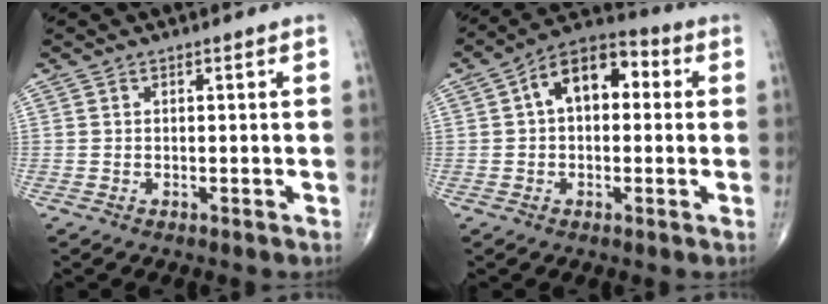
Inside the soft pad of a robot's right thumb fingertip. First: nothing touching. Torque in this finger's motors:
{"motor_torque": [-0.08, 0.45, 0.52, 0.45, 0.08]}